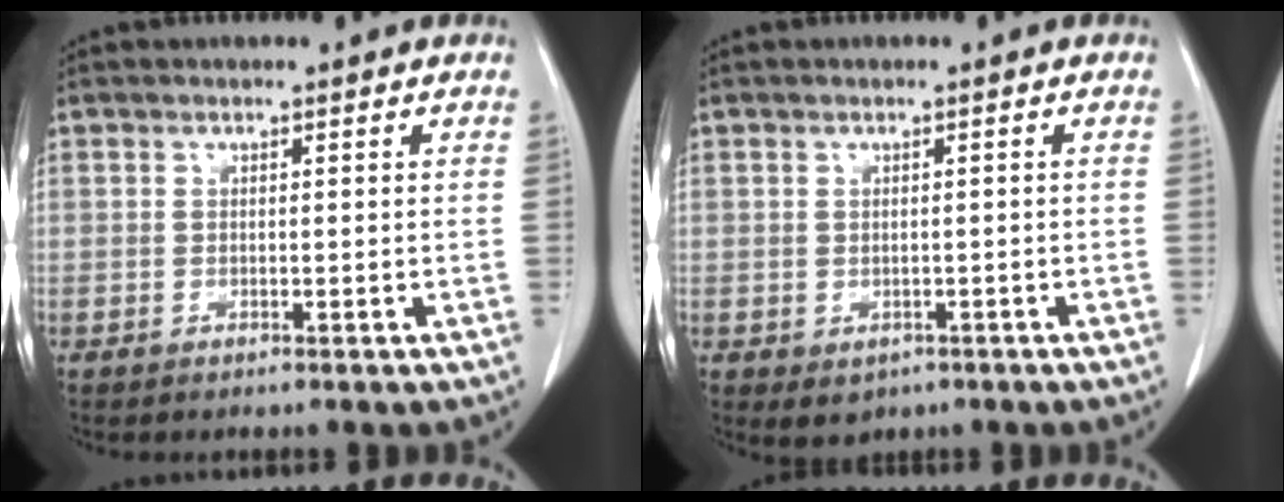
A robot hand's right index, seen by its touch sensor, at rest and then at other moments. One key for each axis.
{"total": 2.6, "fx": -1.2, "fy": 2.0, "fz": 1.1, "tx": -0.012, "ty": 0.000, "tz": -0.003}